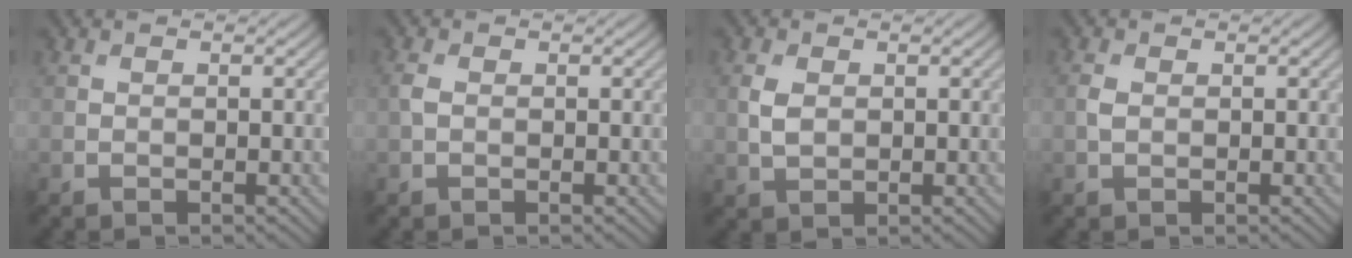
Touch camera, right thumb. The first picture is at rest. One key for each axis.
{"total": 1.2, "fx": 0.1, "fy": 0.8, "fz": 0.9, "tx": -0.027, "ty": 0.004, "tz": -0.002}
{"total": 2.7, "fx": 0.4, "fy": 1.8, "fz": 1.9, "tx": -0.051, "ty": 0.000, "tz": 0.010}
{"total": 1.2, "fx": 0.1, "fy": 0.8, "fz": 0.9, "tx": -0.024, "ty": 0.001, "tz": 0.000}